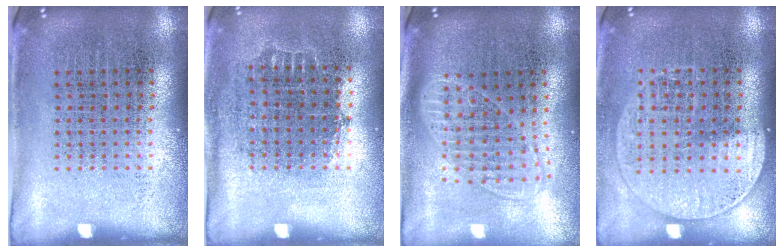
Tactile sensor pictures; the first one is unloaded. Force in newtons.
{"total": 0.6, "press": 0.6, "slide": 0.2}
{"total": 1.8, "press": 1.4, "slide": 1.0}
{"total": 1.5, "press": 1.3, "slide": 0.7}